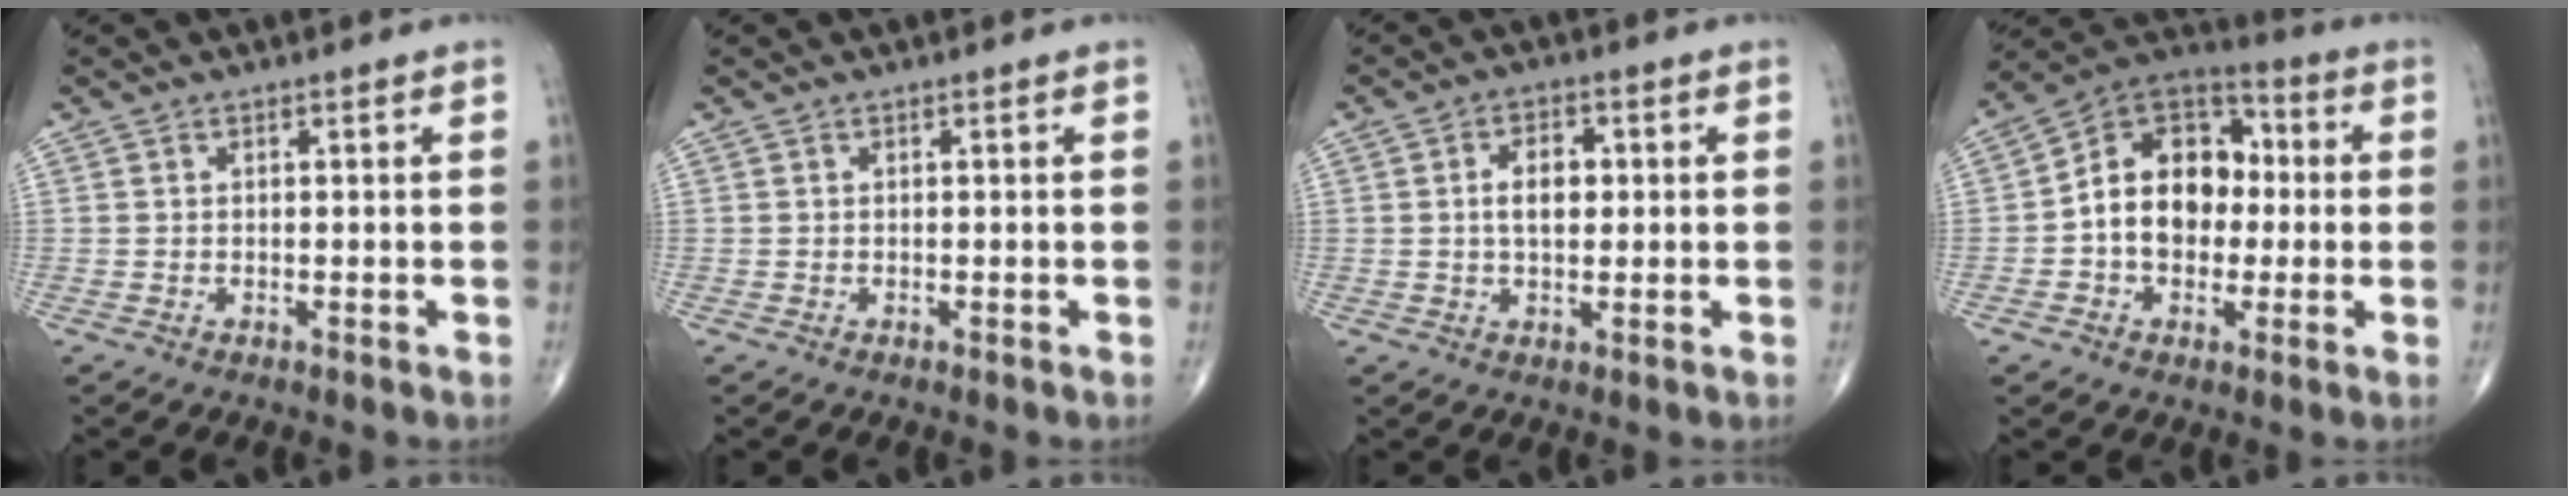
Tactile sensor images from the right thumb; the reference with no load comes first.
{"total": 0.0}
{"total": 5.4, "force": [0.6, 3.2, 4.3], "torque": [-0.065, 0.006, 0.006]}
{"total": 15.3, "force": [-0.3, 11.2, 10.5], "torque": [-0.127, 0.037, -0.017]}